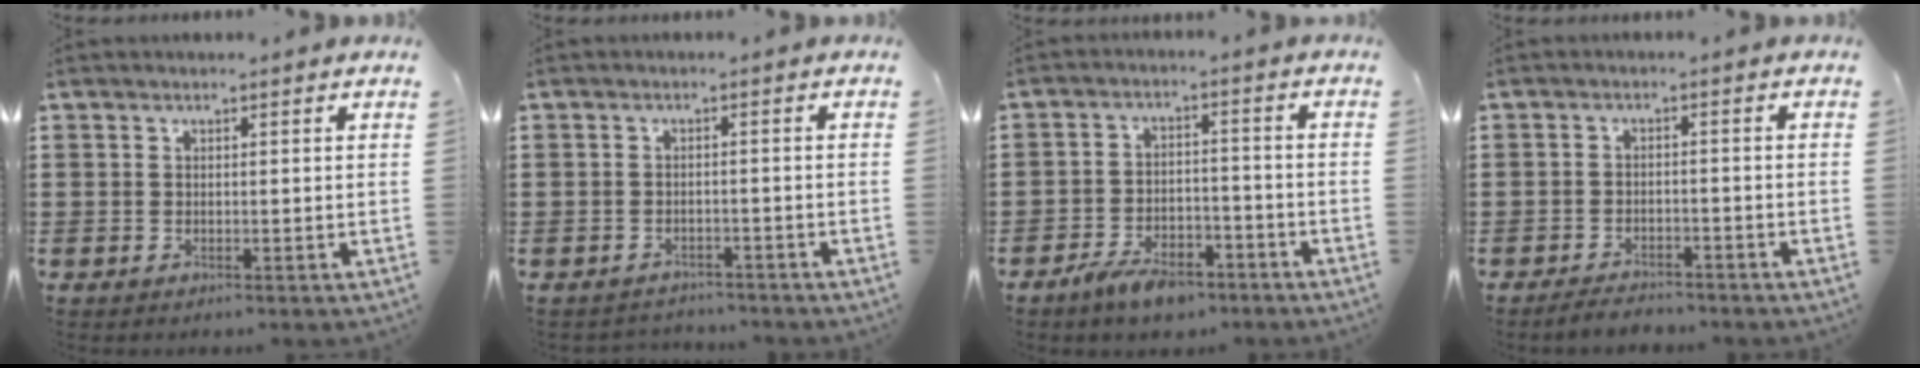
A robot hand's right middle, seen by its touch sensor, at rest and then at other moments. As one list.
[{"total": 1.8, "force": [-1.7, 0.3, -0.2], "torque": [-0.004, 0.000, -0.039]}, {"total": 5.4, "force": [-4.4, 1.8, 2.6], "torque": [-0.060, 0.005, -0.086]}, {"total": 2.6, "force": [-2.5, 0.4, 0.4], "torque": [-0.011, 0.000, -0.052]}]